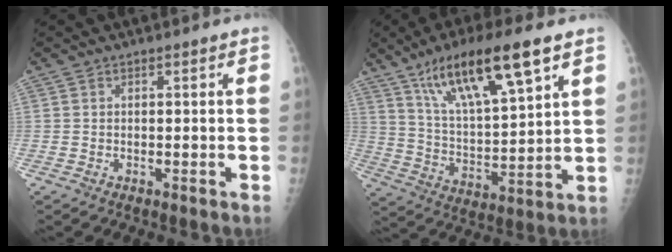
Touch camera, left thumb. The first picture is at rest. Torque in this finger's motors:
{"motor_torque": [0.87, 0.90, 1.53, -1.24, 0.19]}